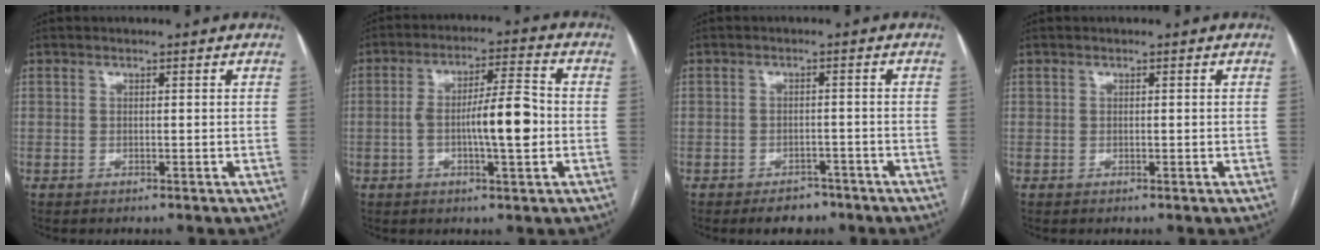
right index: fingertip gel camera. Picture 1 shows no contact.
{"total": 9.7, "force": [-1.5, 1.5, 9.4], "torque": [-0.161, 0.014, -0.025]}
{"total": 4.1, "force": [-3.1, 2.1, 1.5], "torque": [-0.018, 0.003, -0.040]}
{"total": 0.0}